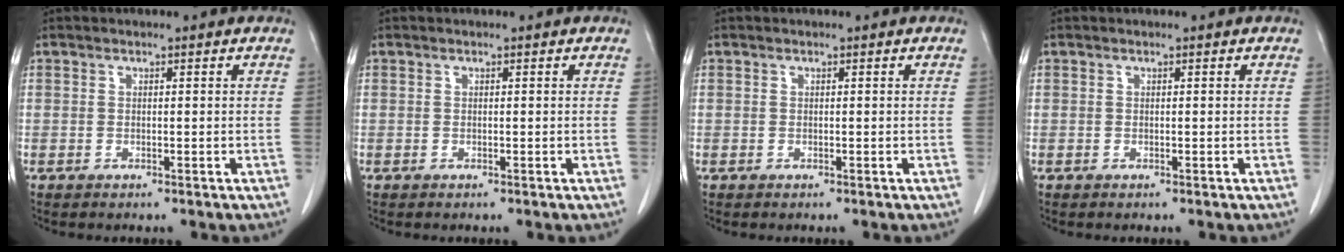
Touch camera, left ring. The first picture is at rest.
{"total": 0.0}
{"total": 0.0}
{"total": 0.0}